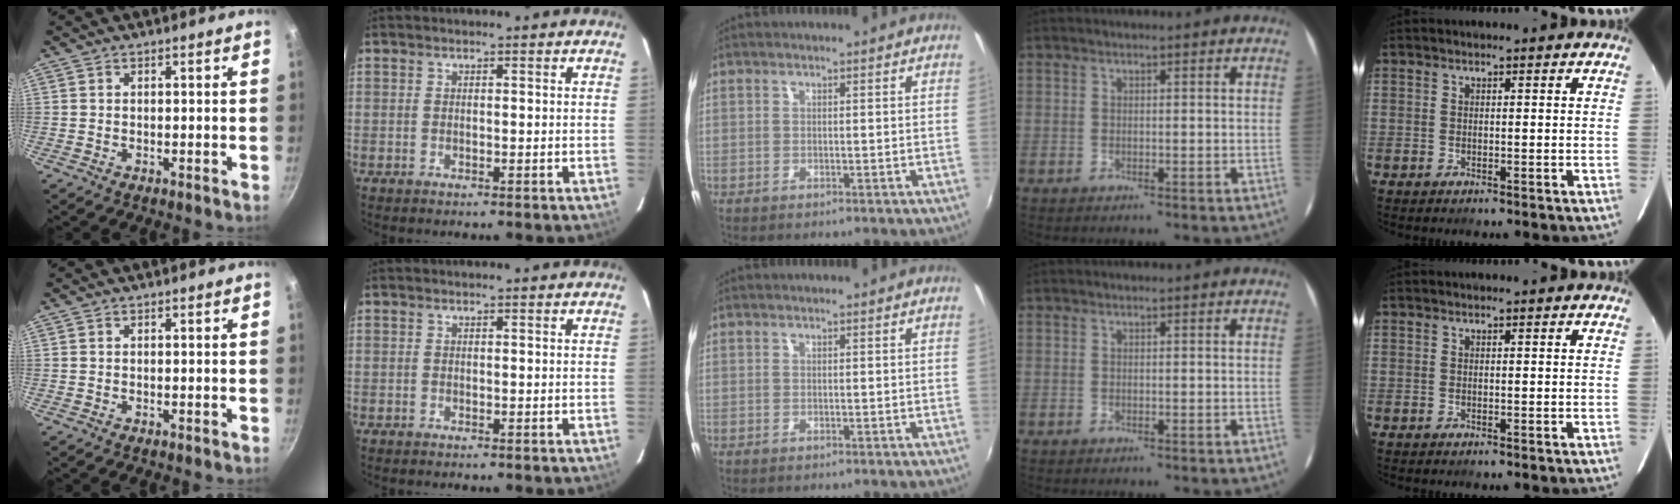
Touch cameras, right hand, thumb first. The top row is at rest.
{}